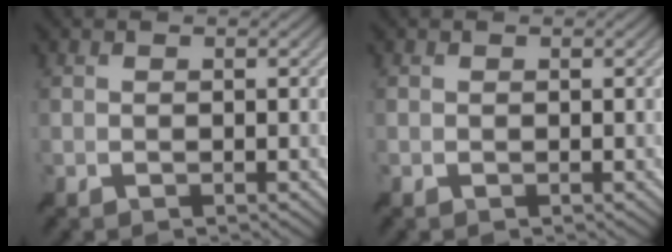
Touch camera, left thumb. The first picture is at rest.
{"total": 0.0}